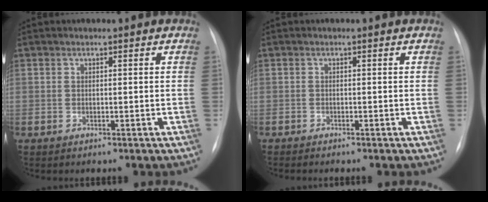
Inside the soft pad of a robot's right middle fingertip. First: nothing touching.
{"total": 1.2, "force": [-1.0, 0.0, 0.6], "torque": [-0.007, -0.003, -0.014]}